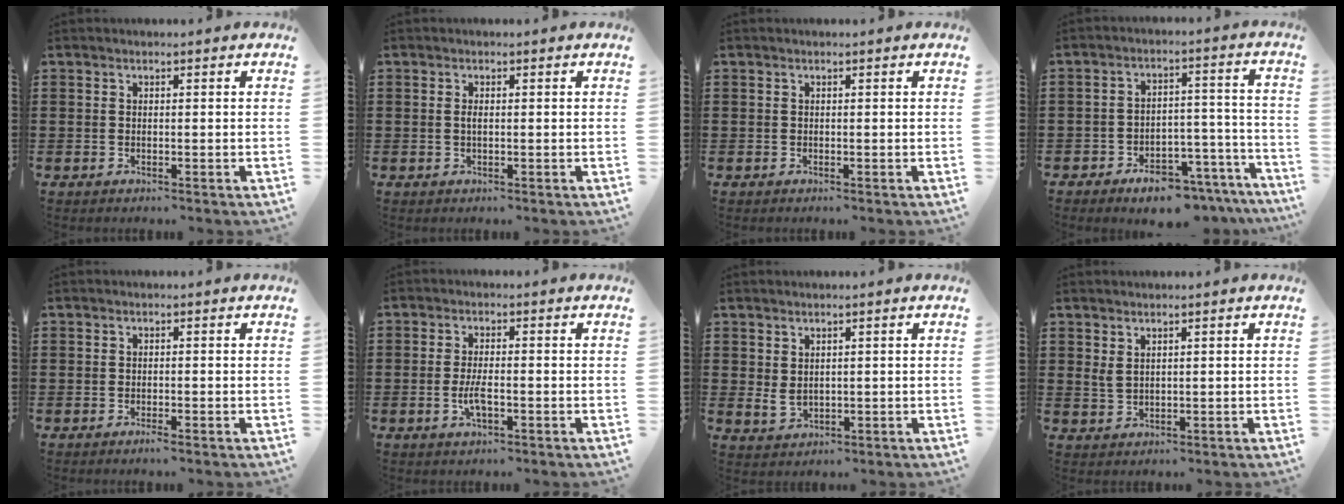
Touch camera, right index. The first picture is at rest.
{"total": 1.1, "force": [0.0, 0.4, 1.0], "torque": [-0.020, 0.002, -0.001]}
{"total": 0.0}
{"total": 6.6, "force": [-5.9, 2.1, 2.3], "torque": [-0.030, 0.028, -0.107]}
{"total": 0.8, "force": [-0.7, 0.0, 0.4], "torque": [-0.010, -0.003, -0.014]}
{"total": 3.4, "force": [-1.0, 0.9, 3.1], "torque": [-0.067, -0.004, -0.022]}
{"total": 2.1, "force": [0.9, 1.3, 1.3], "torque": [-0.037, -0.002, 0.016]}
{"total": 2.0, "force": [1.4, 0.9, 1.1], "torque": [-0.026, 0.003, 0.026]}